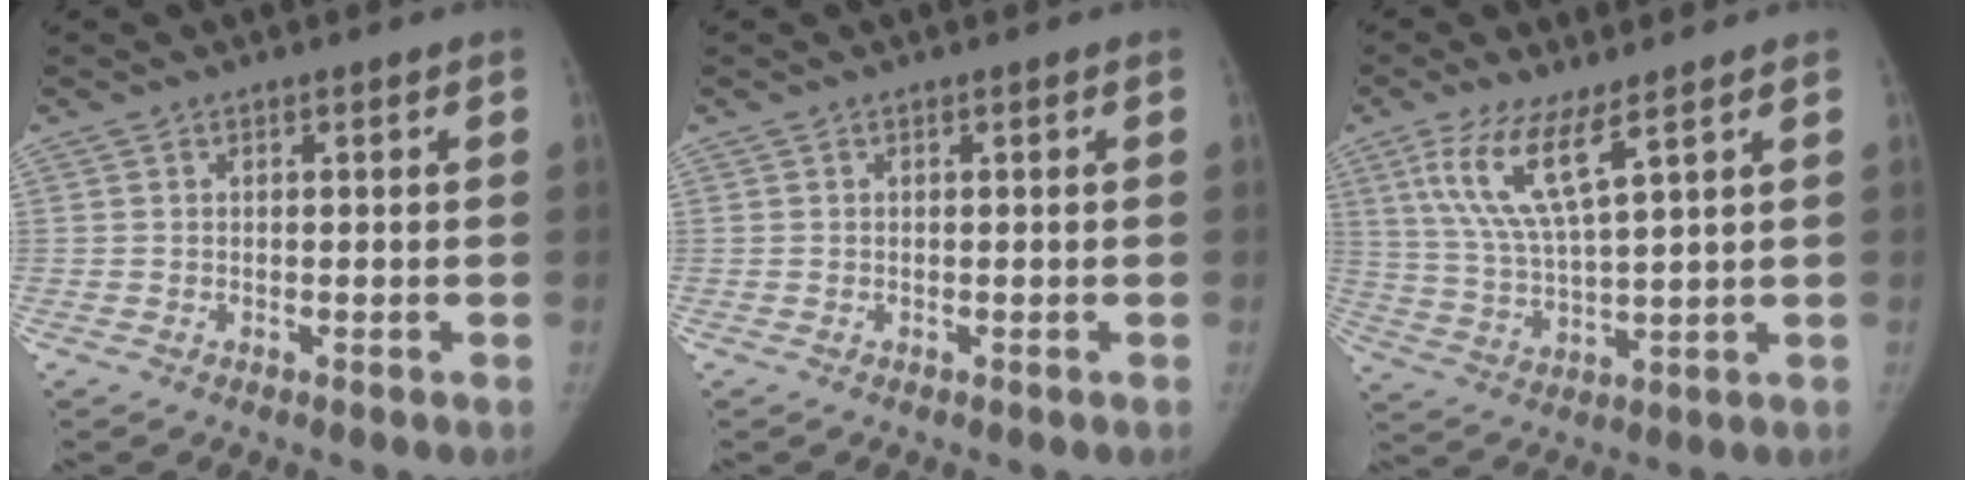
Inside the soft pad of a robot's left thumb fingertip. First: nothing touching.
{"total": 0.0}
{"total": 10.4, "force": [5.7, 2.1, 8.4], "torque": [-0.179, -0.028, 0.122]}